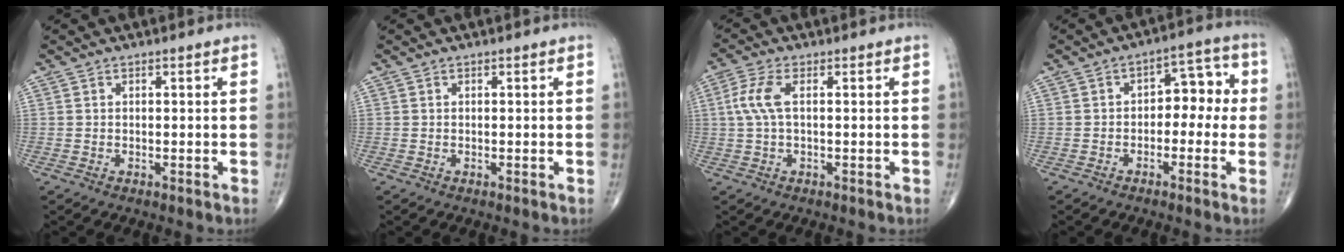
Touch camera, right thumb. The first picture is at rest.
{"total": 0.0}
{"total": 5.0, "force": [0.7, 1.8, 4.6], "torque": [-0.127, 0.012, 0.011]}
{"total": 7.4, "force": [-0.6, 4.7, 5.7], "torque": [-0.039, 0.038, -0.019]}